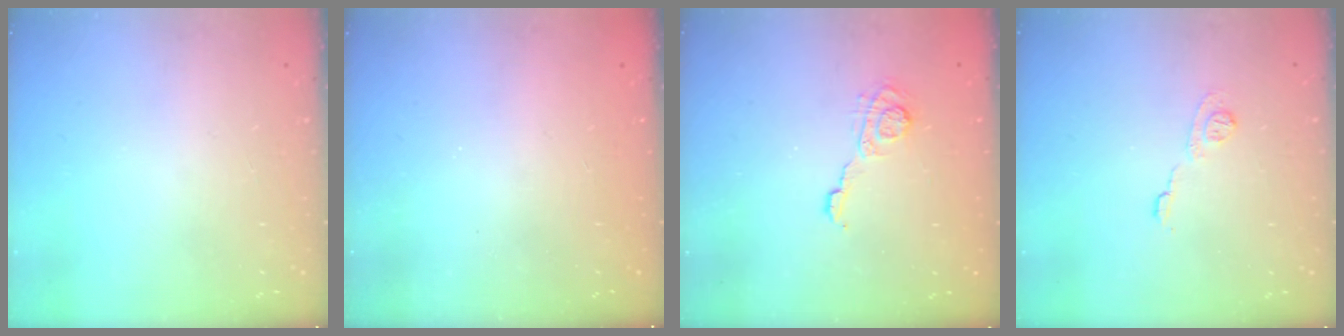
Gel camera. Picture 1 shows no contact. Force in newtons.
{"total": 2.5, "press": 2.3, "slide": 0.8}
{"total": 5.3, "press": 5.2, "slide": 0.8}
{"total": 6.1, "press": 6.1, "slide": 0.7}